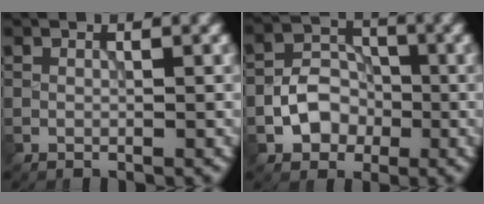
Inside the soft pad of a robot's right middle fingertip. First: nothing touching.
{"total": 4.0, "force": [-1.4, 3.3, 1.9], "torque": [-0.021, 0.006, -0.022]}